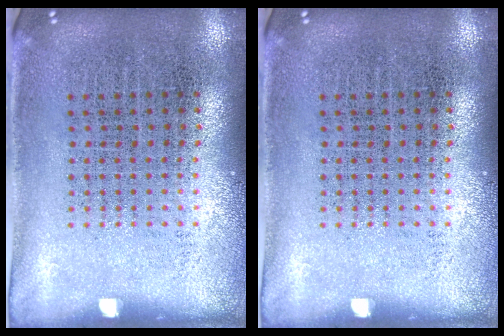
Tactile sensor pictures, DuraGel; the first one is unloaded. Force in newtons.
{"total": 0.0}